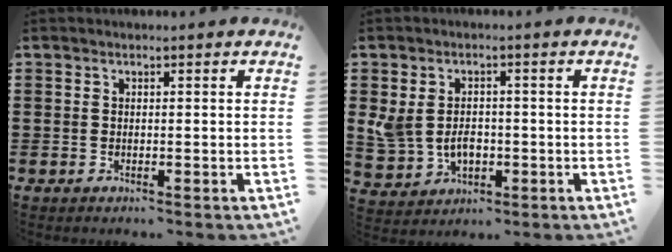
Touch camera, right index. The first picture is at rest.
{"total": 5.0, "force": [-0.4, 3.9, 3.1], "torque": [-0.064, 0.005, -0.010]}